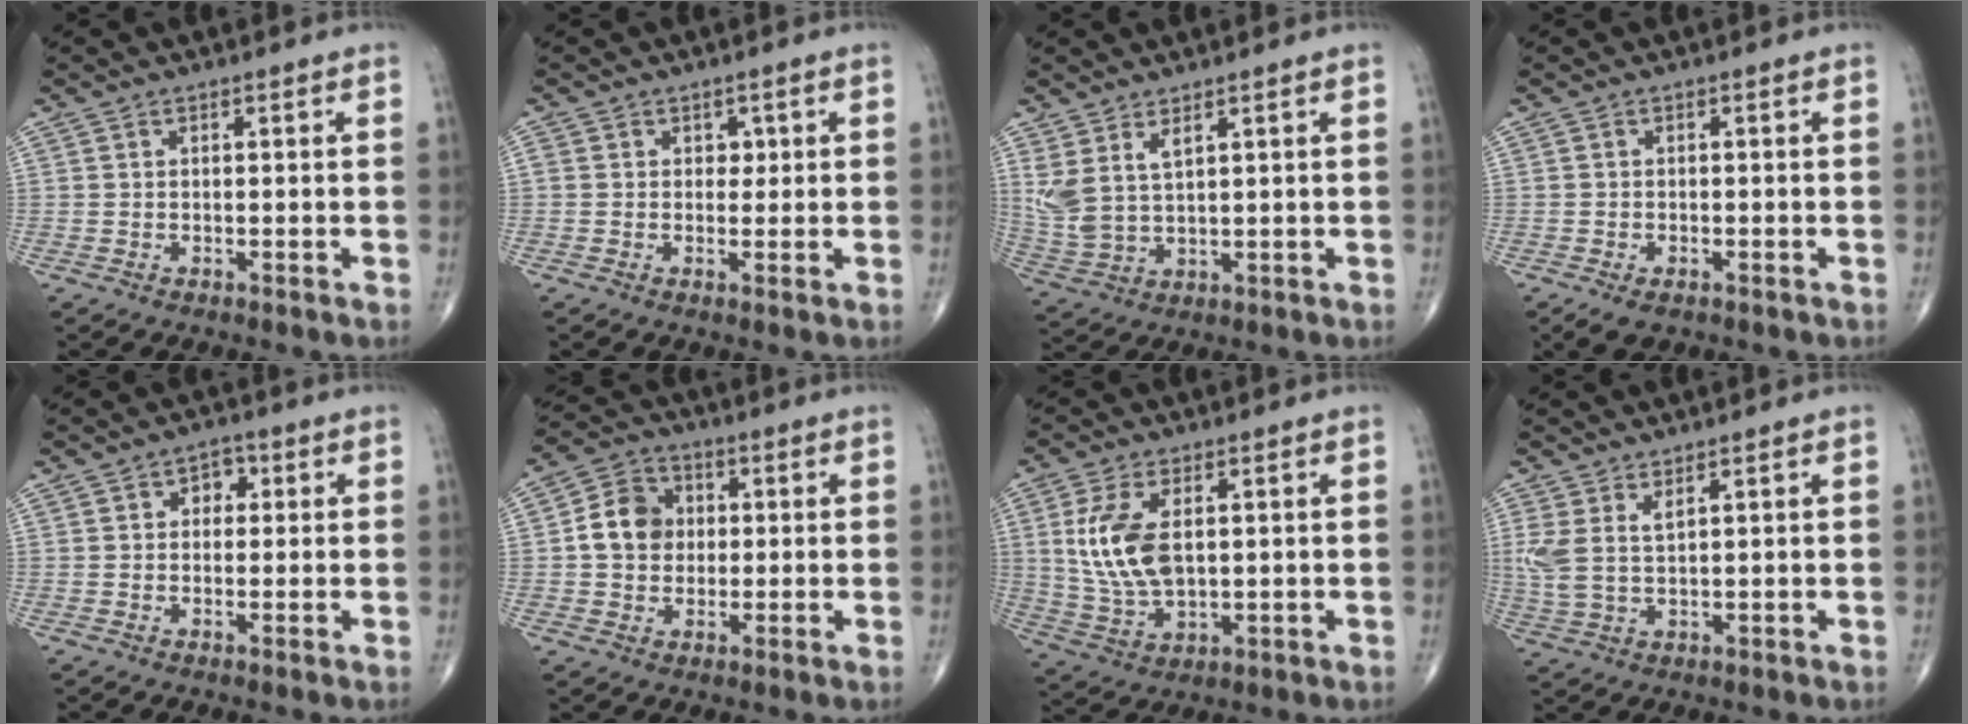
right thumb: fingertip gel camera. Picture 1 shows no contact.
{"total": 2.3, "force": [0.4, 2.0, 1.2], "torque": [0.005, 0.001, 0.003]}
{"total": 6.8, "force": [3.3, 3.1, 5.1], "torque": [-0.112, -0.013, 0.079]}
{"total": 3.5, "force": [-2.0, 1.9, 2.1], "torque": [-0.036, -0.002, -0.027]}
{"total": 3.0, "force": [0.6, 2.4, 1.7], "torque": [-0.001, 0.005, 0.001]}
{"total": 8.6, "force": [0.5, 7.3, 4.6], "torque": [-0.061, 0.015, -0.001]}
{"total": 11.5, "force": [2.0, 6.2, 9.4], "torque": [-0.192, -0.009, 0.047]}
{"total": 5.1, "force": [2.3, 1.9, 4.1], "torque": [-0.106, -0.006, 0.056]}